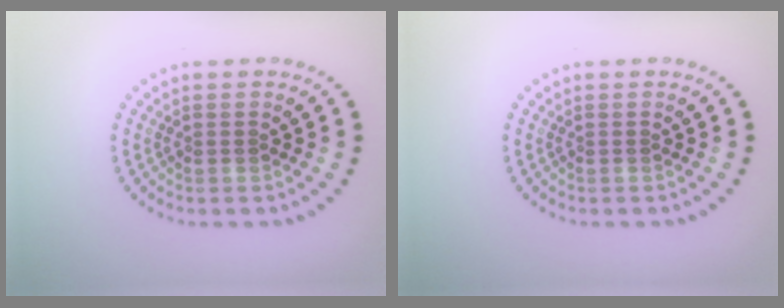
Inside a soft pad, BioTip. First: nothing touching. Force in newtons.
{"total": 0.0}